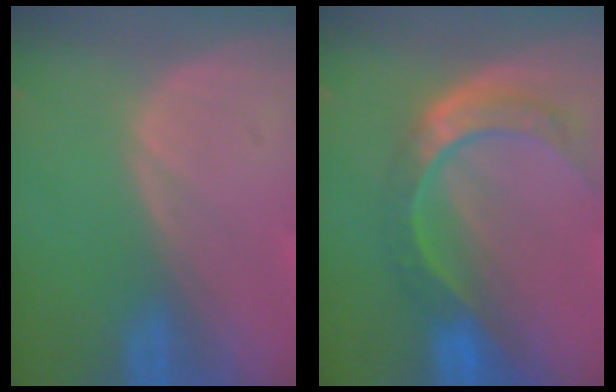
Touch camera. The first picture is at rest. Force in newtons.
{"total": 8.8, "press": 7.4, "slide": 4.7}